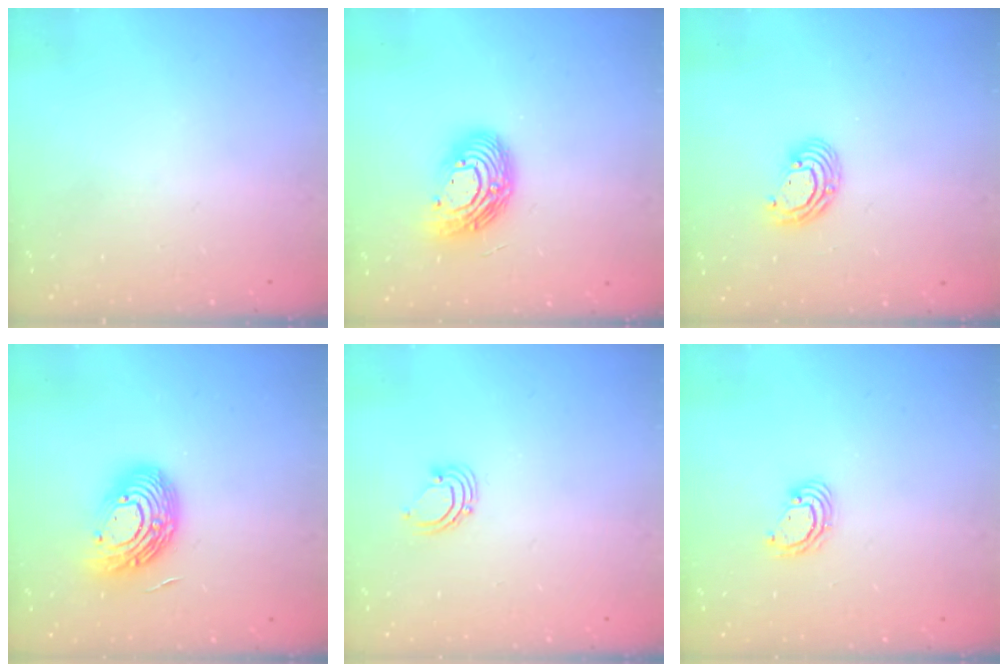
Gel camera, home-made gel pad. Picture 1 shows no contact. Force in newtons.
{"total": 12.9, "press": 12.9, "slide": 1.2}
{"total": 6.7, "press": 6.6, "slide": 0.7}
{"total": 14.5, "press": 14.5, "slide": 1.0}
{"total": 2.9, "press": 2.9, "slide": 0.2}
{"total": 3.8, "press": 3.8, "slide": 0.1}